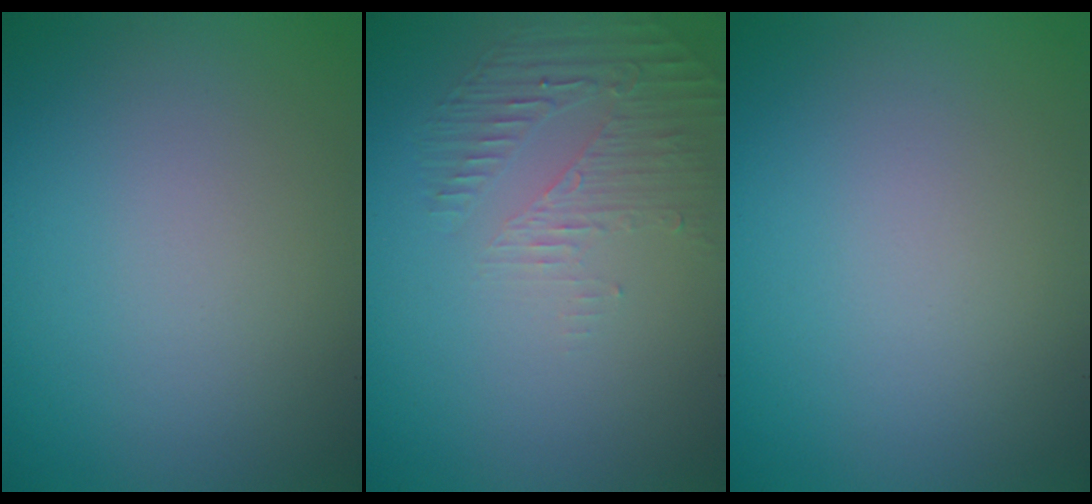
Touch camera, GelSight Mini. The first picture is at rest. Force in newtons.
{"total": 1.7, "press": 0.8, "slide": 1.5}
{"total": 0.0}